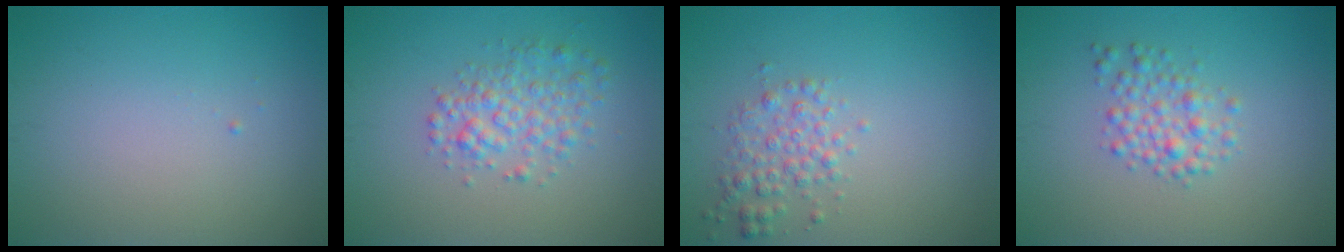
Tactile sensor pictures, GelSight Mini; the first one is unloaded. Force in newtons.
{"total": 3.1, "press": 3.1, "slide": 0.1}
{"total": 2.4, "press": 2.4, "slide": 0.0}
{"total": 2.6, "press": 2.6, "slide": 0.1}